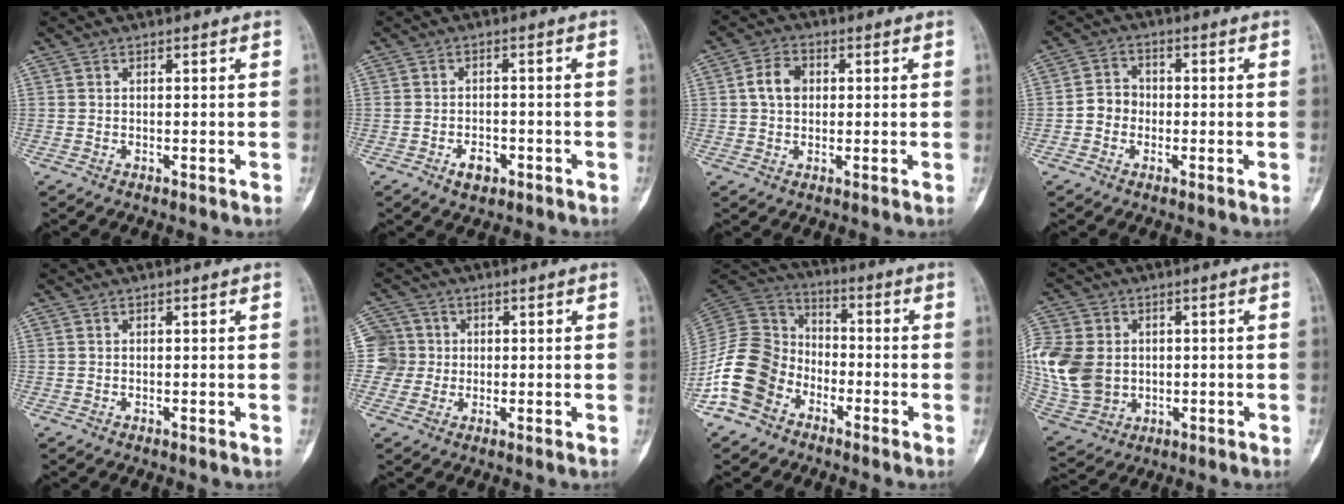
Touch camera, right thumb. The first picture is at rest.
{"total": 3.5, "force": [-1.8, 2.2, 1.9], "torque": [-0.018, 0.009, -0.027]}
{"total": 5.5, "force": [0.8, 4.2, 3.5], "torque": [-0.054, 0.010, 0.009]}
{"total": 4.5, "force": [-1.0, 4.0, 1.9], "torque": [-0.014, 0.017, -0.027]}
{"total": 0.0}
{"total": 6.3, "force": [0.4, 6.2, 0.3], "torque": [0.019, 0.014, 0.001]}
{"total": 14.4, "force": [-7.1, 10.9, 6.1], "torque": [-0.103, 0.063, -0.147]}
{"total": 16.0, "force": [0.2, 12.7, 9.7], "torque": [-0.219, 0.000, 0.020]}